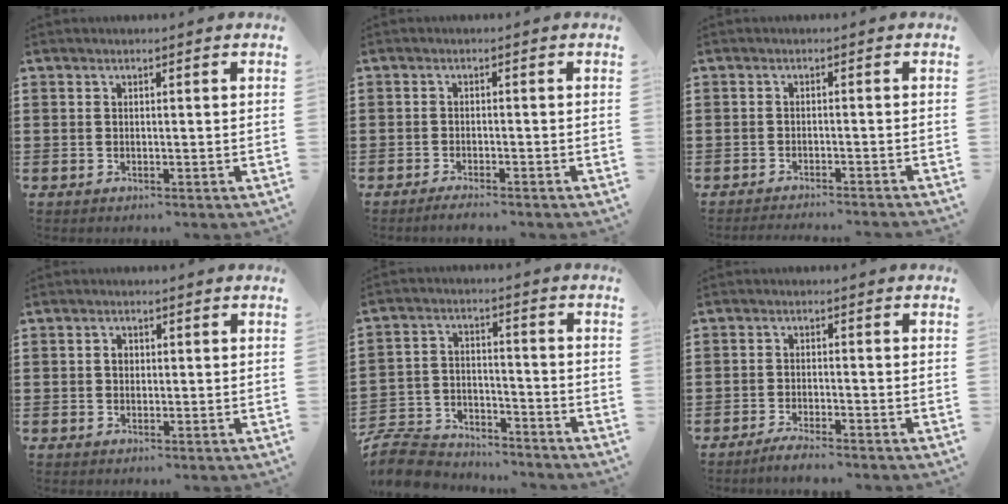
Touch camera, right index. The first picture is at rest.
{"total": 1.6, "force": [-1.5, -0.2, 0.4], "torque": [-0.008, -0.003, -0.028]}
{"total": 1.9, "force": [-1.9, -0.4, 0.2], "torque": [-0.005, 0.000, -0.038]}
{"total": 1.4, "force": [0.2, 1.0, 0.9], "torque": [-0.019, 0.007, 0.002]}
{"total": 8.7, "force": [-8.3, 2.0, 1.4], "torque": [-0.043, 0.020, -0.168]}
{"total": 2.4, "force": [-2.3, -0.2, 0.6], "torque": [-0.012, -0.001, -0.045]}